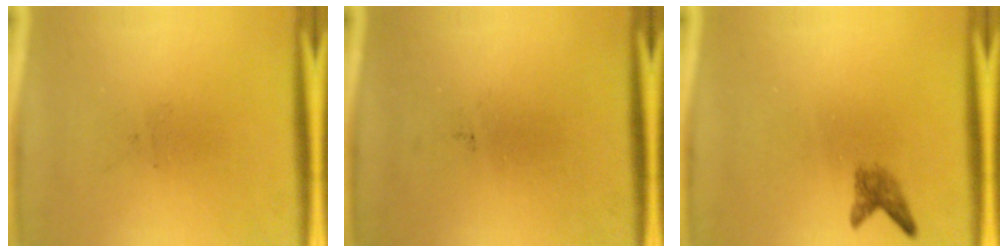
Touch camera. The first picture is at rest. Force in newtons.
{"total": 0.0}
{"total": 1.8}